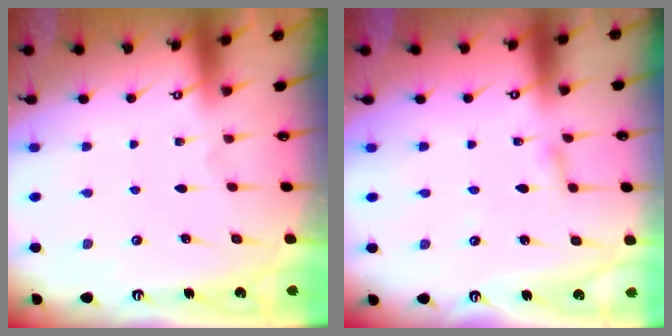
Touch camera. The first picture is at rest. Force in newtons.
{"total": 1.7, "press": 1.7, "slide": 0.2}